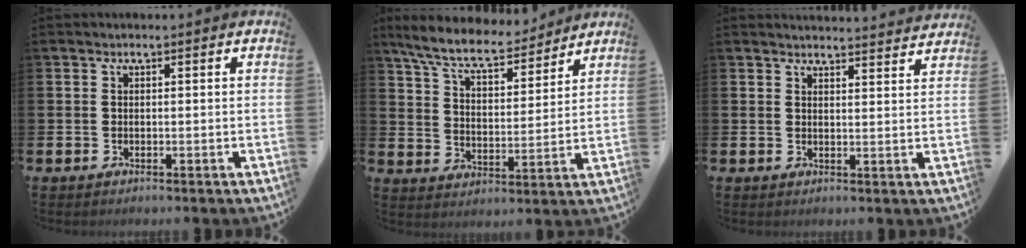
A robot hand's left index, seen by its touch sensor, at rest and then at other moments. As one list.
[{"total": 8.5, "force": [7.7, 1.6, 3.1], "torque": [-0.094, -0.039, 0.138]}, {"total": 3.4, "force": [3.4, 0.0, -0.1], "torque": [0.006, -0.027, 0.059]}]